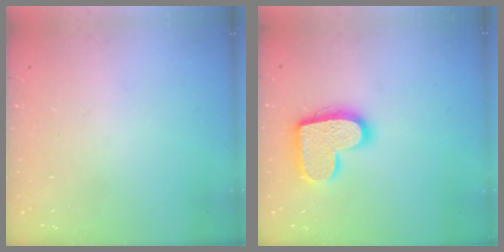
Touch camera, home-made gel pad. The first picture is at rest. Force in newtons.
{"total": 15.6, "press": 15.6, "slide": 0.8}